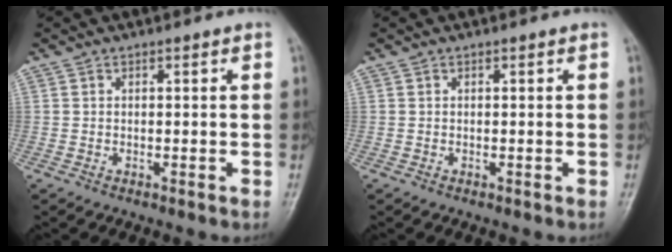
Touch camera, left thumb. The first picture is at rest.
{"total": 0.0}